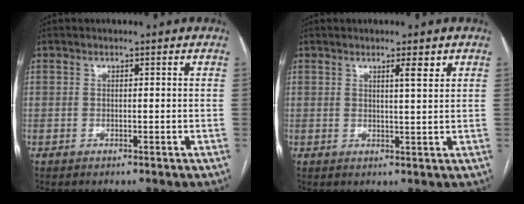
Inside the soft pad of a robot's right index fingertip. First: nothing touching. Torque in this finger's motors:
{"motor_torque": [-0.12, -0.05, -0.02, -0.01]}